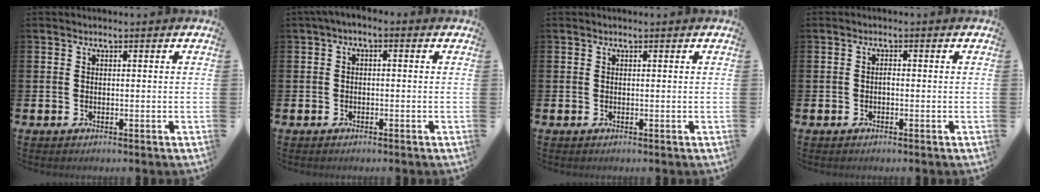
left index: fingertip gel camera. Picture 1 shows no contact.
{"total": 1.4, "force": [-0.9, 0.5, 0.9], "torque": [-0.015, 0.001, -0.020]}
{"total": 0.0}
{"total": 0.8, "force": [-0.4, 0.4, 0.6], "torque": [-0.011, 0.000, -0.009]}